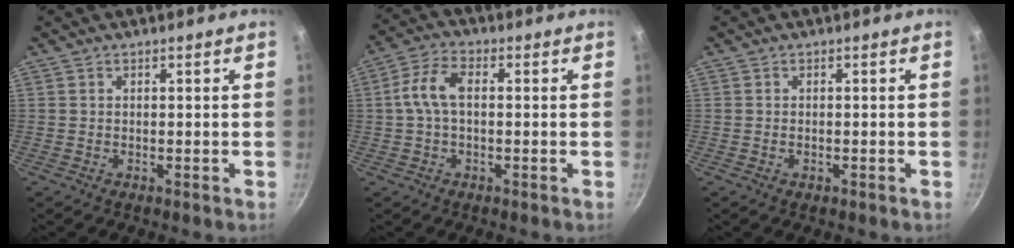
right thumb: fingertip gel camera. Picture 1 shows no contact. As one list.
[{"total": 6.9, "force": [0.4, 3.8, 5.8], "torque": [-0.121, 0.023, 0.001]}, {"total": 0.8, "force": [-0.3, 0.4, 0.6], "torque": [-0.012, 0.005, -0.003]}]